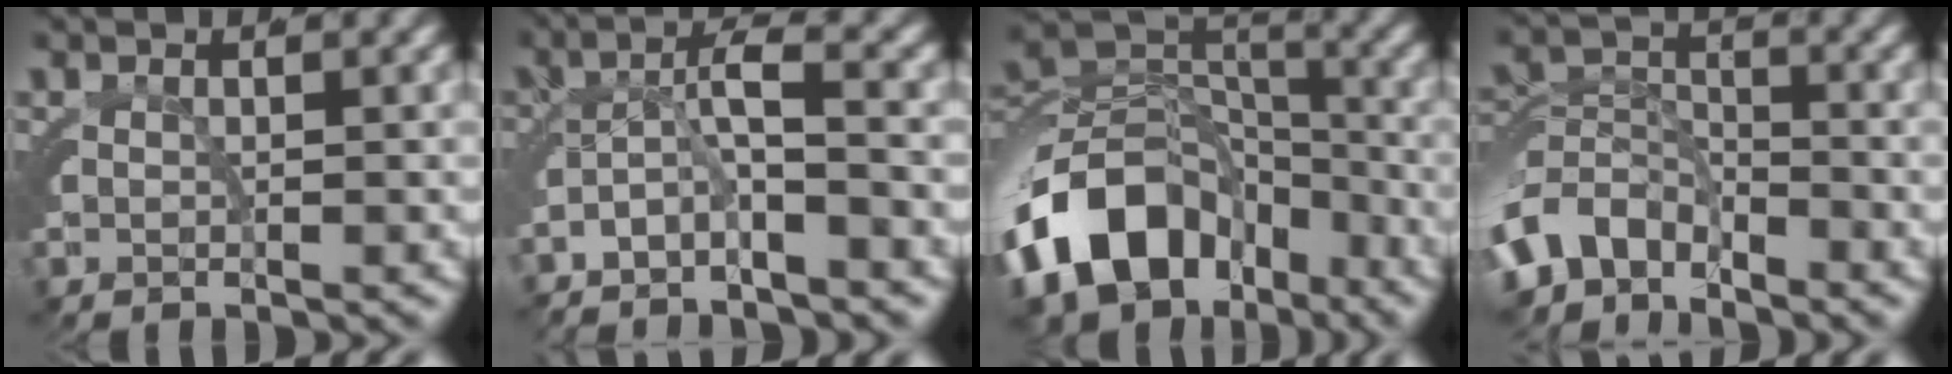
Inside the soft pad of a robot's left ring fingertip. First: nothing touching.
{"total": 3.5, "force": [-2.4, 1.1, 2.3], "torque": [-0.047, -0.002, -0.043]}
{"total": 11.5, "force": [-4.8, 7.8, 6.9], "torque": [-0.112, -0.029, -0.072]}
{"total": 5.9, "force": [-3.4, 4.1, 2.7], "torque": [-0.056, -0.030, -0.051]}